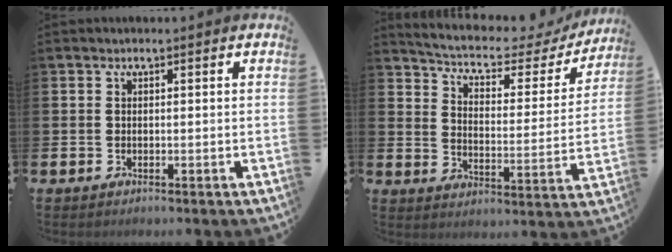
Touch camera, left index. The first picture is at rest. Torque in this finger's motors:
{"motor_torque": [1.07, -1.07, 0.11, 0.09]}